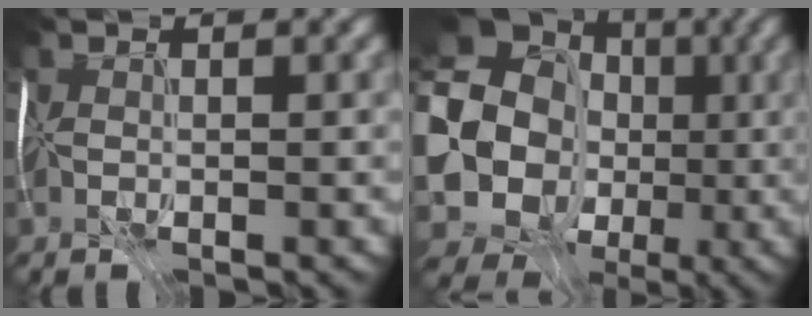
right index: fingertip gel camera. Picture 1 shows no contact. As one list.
[{"total": 15.8, "force": [0.4, 13.7, 7.8], "torque": [-0.159, -0.007, -0.012]}]